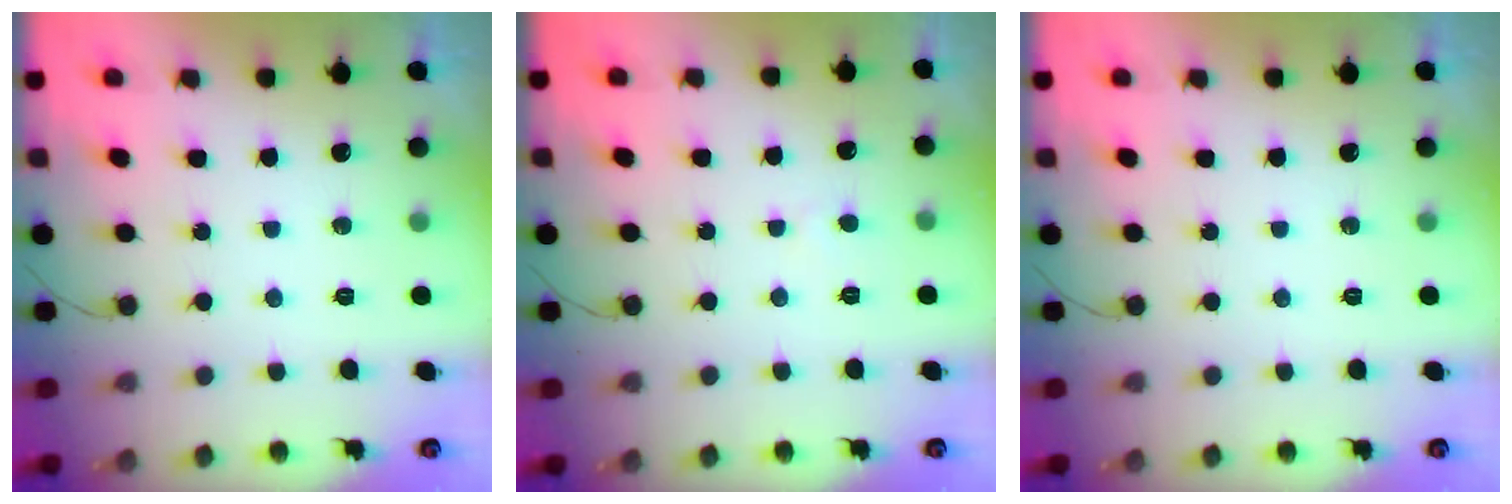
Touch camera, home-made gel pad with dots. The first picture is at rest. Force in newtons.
{"total": 2.0, "press": 2.0, "slide": 0.2}
{"total": 0.0}